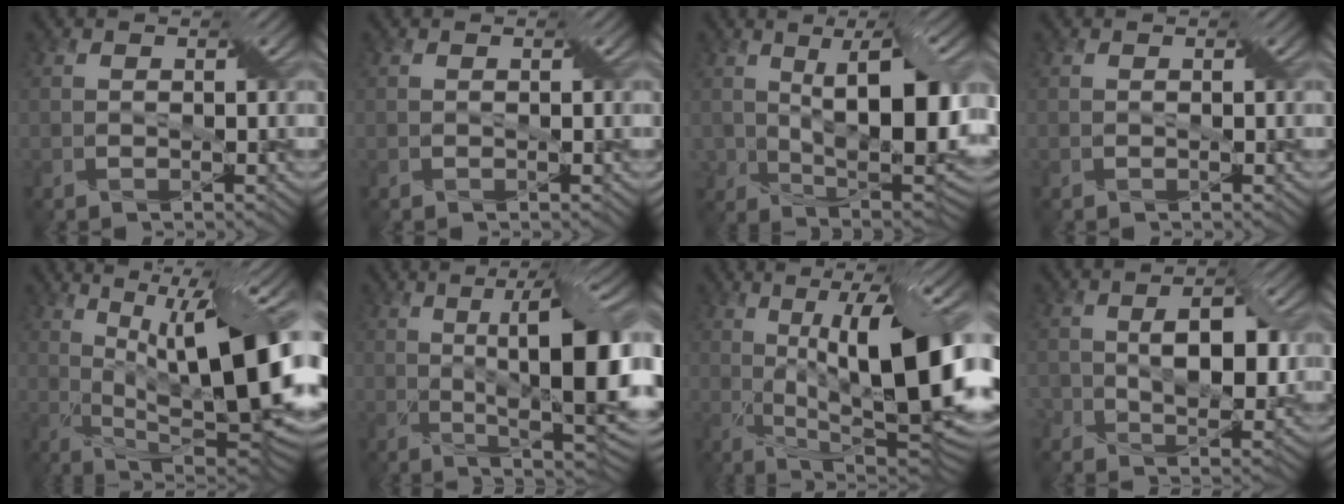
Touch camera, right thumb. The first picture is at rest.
{"total": 0.0}
{"total": 13.4, "force": [2.2, 6.2, 11.7], "torque": [-0.181, -0.004, 0.037]}
{"total": 0.0}
{"total": 18.4, "force": [3.7, 6.3, 16.9], "torque": [-0.260, 0.022, 0.065]}
{"total": 14.6, "force": [1.3, 4.0, 14.0], "torque": [-0.193, 0.011, 0.026]}
{"total": 18.2, "force": [1.9, 6.0, 17.0], "torque": [-0.258, 0.020, 0.032]}
{"total": 7.3, "force": [0.3, 4.0, 6.2], "torque": [-0.100, 0.002, 0.005]}